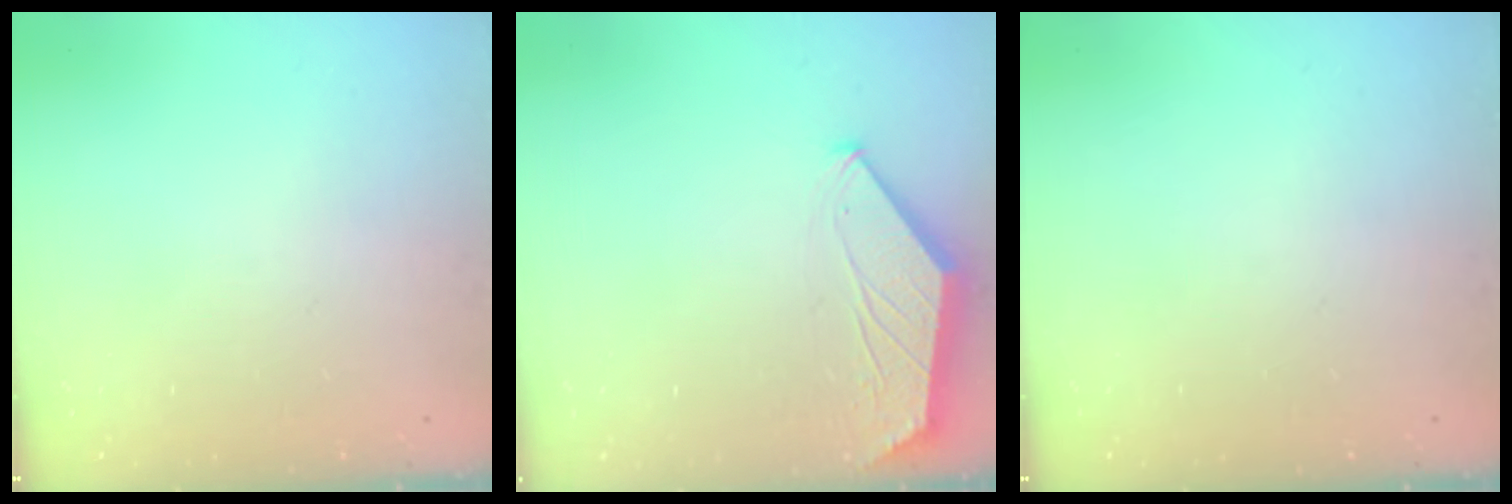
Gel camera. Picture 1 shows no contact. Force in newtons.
{"total": 1.5, "press": 1.5, "slide": 0.4}
{"total": 0.0}